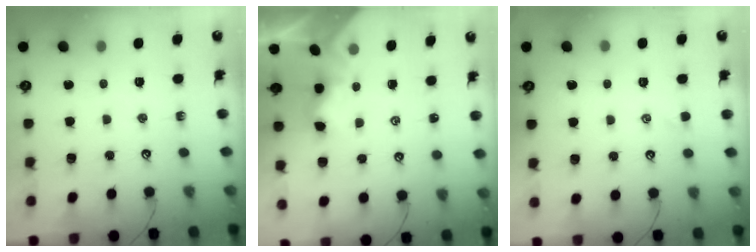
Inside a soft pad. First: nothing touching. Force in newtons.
{"total": 2.1, "press": 2.1, "slide": 0.3}
{"total": 0.7, "press": 0.6, "slide": 0.4}